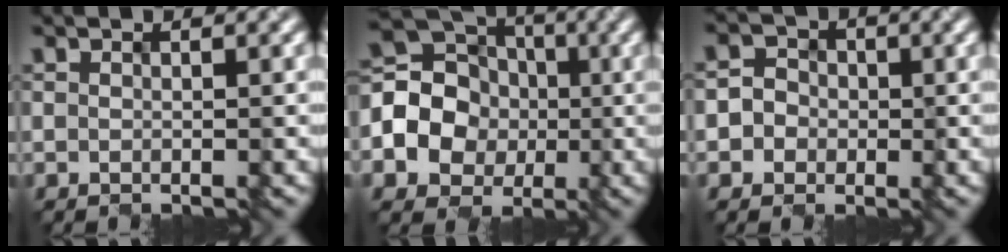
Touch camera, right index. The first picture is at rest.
{"total": 10.5, "force": [-1.6, 9.5, 4.0], "torque": [-0.101, 0.016, -0.055]}
{"total": 3.0, "force": [-0.7, 2.9, 0.3], "torque": [0.014, 0.007, -0.028]}